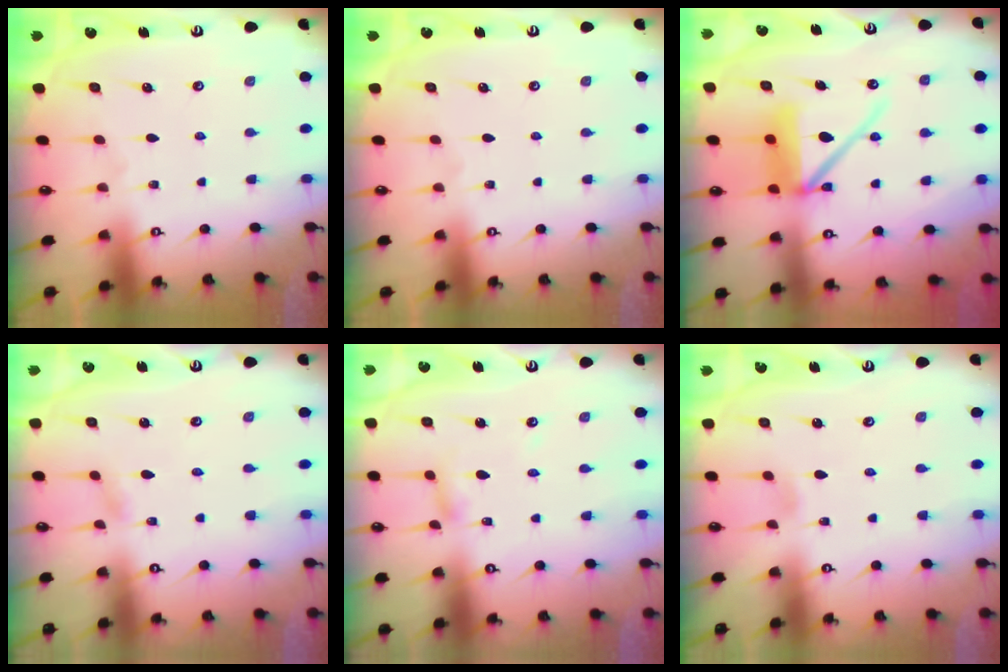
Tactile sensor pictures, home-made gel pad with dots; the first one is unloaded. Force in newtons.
{"total": 0.0}
{"total": 12.3, "press": 12.2, "slide": 1.6}
{"total": 2.0, "press": 2.0, "slide": 0.2}
{"total": 3.4, "press": 3.4, "slide": 0.3}
{"total": 2.9, "press": 2.9, "slide": 0.3}